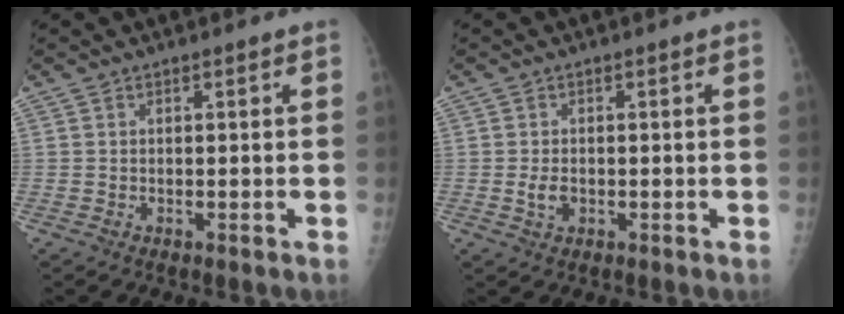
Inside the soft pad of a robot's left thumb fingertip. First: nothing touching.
{"total": 2.4, "force": [-0.3, 1.6, 1.8], "torque": [-0.032, -0.001, -0.002]}